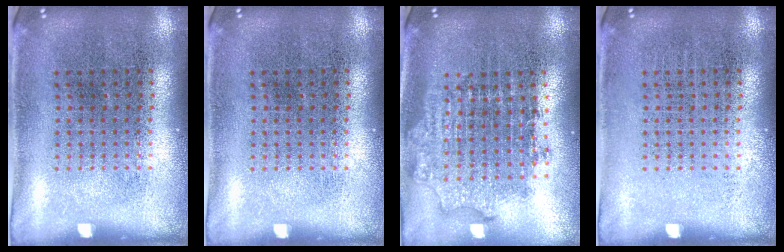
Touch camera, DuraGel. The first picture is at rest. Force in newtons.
{"total": 0.0}
{"total": 1.8, "press": 1.4, "slide": 1.1}
{"total": 0.0}